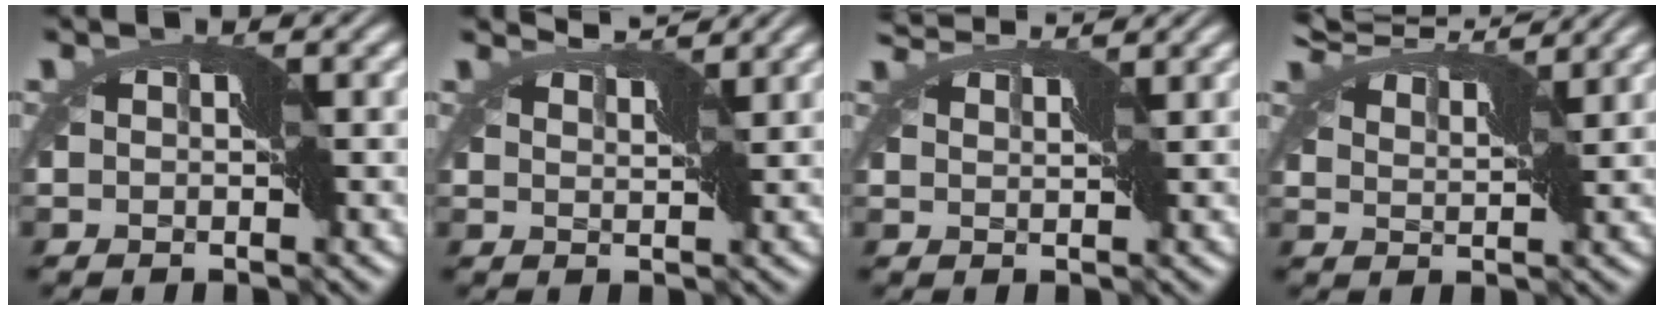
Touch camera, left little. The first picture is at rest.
{"total": 2.6, "force": [2.5, 0.2, 0.5], "torque": [-0.017, 0.006, 0.042]}
{"total": 3.8, "force": [3.6, 0.4, 1.2], "torque": [-0.037, 0.017, 0.048]}
{"total": 7.7, "force": [6.8, 1.4, 3.3], "torque": [-0.079, 0.021, 0.090]}